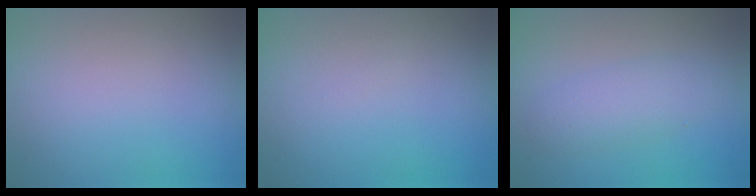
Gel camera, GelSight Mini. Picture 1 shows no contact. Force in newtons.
{"total": 0.0}
{"total": 2.7, "press": 2.7, "slide": 0.1}